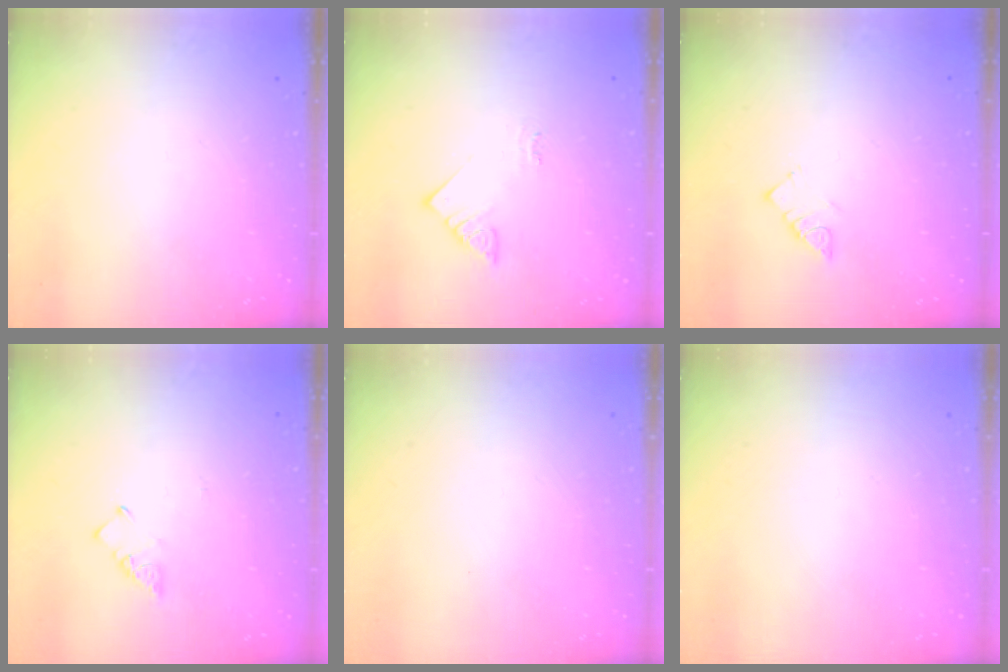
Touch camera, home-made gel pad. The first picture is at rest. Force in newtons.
{"total": 3.3, "press": 3.3, "slide": 0.1}
{"total": 3.3, "press": 3.3, "slide": 0.5}
{"total": 3.0, "press": 3.0, "slide": 0.4}
{"total": 1.7, "press": 1.7, "slide": 0.1}
{"total": 1.5, "press": 1.5, "slide": 0.1}